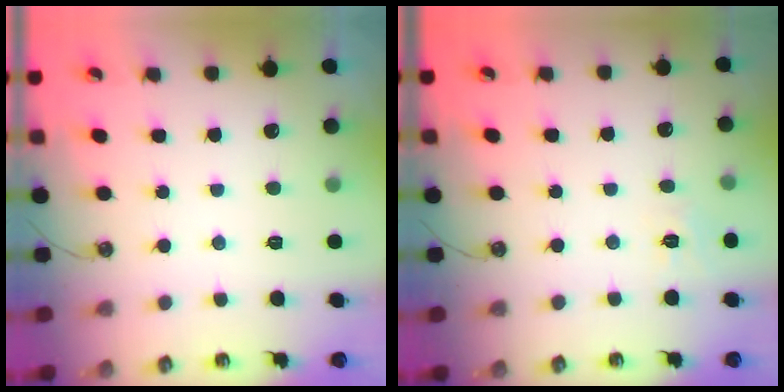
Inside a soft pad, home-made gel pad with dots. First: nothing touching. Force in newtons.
{"total": 5.3, "press": 5.2, "slide": 0.6}